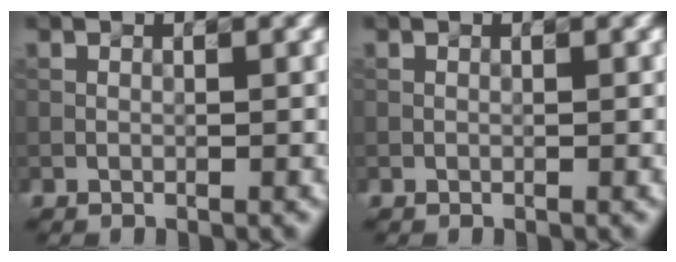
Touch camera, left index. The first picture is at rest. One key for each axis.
{"total": 0.0}